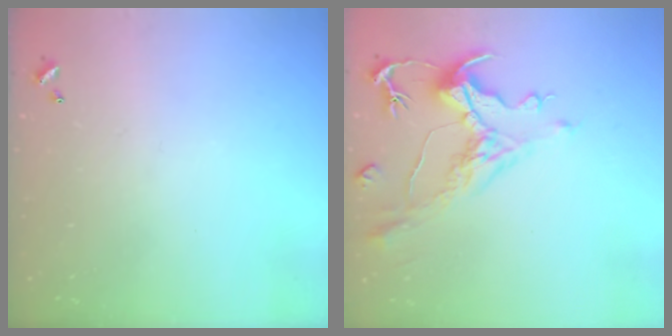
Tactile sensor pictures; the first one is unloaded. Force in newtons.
{"total": 1.5, "press": 0.3, "slide": 1.5}